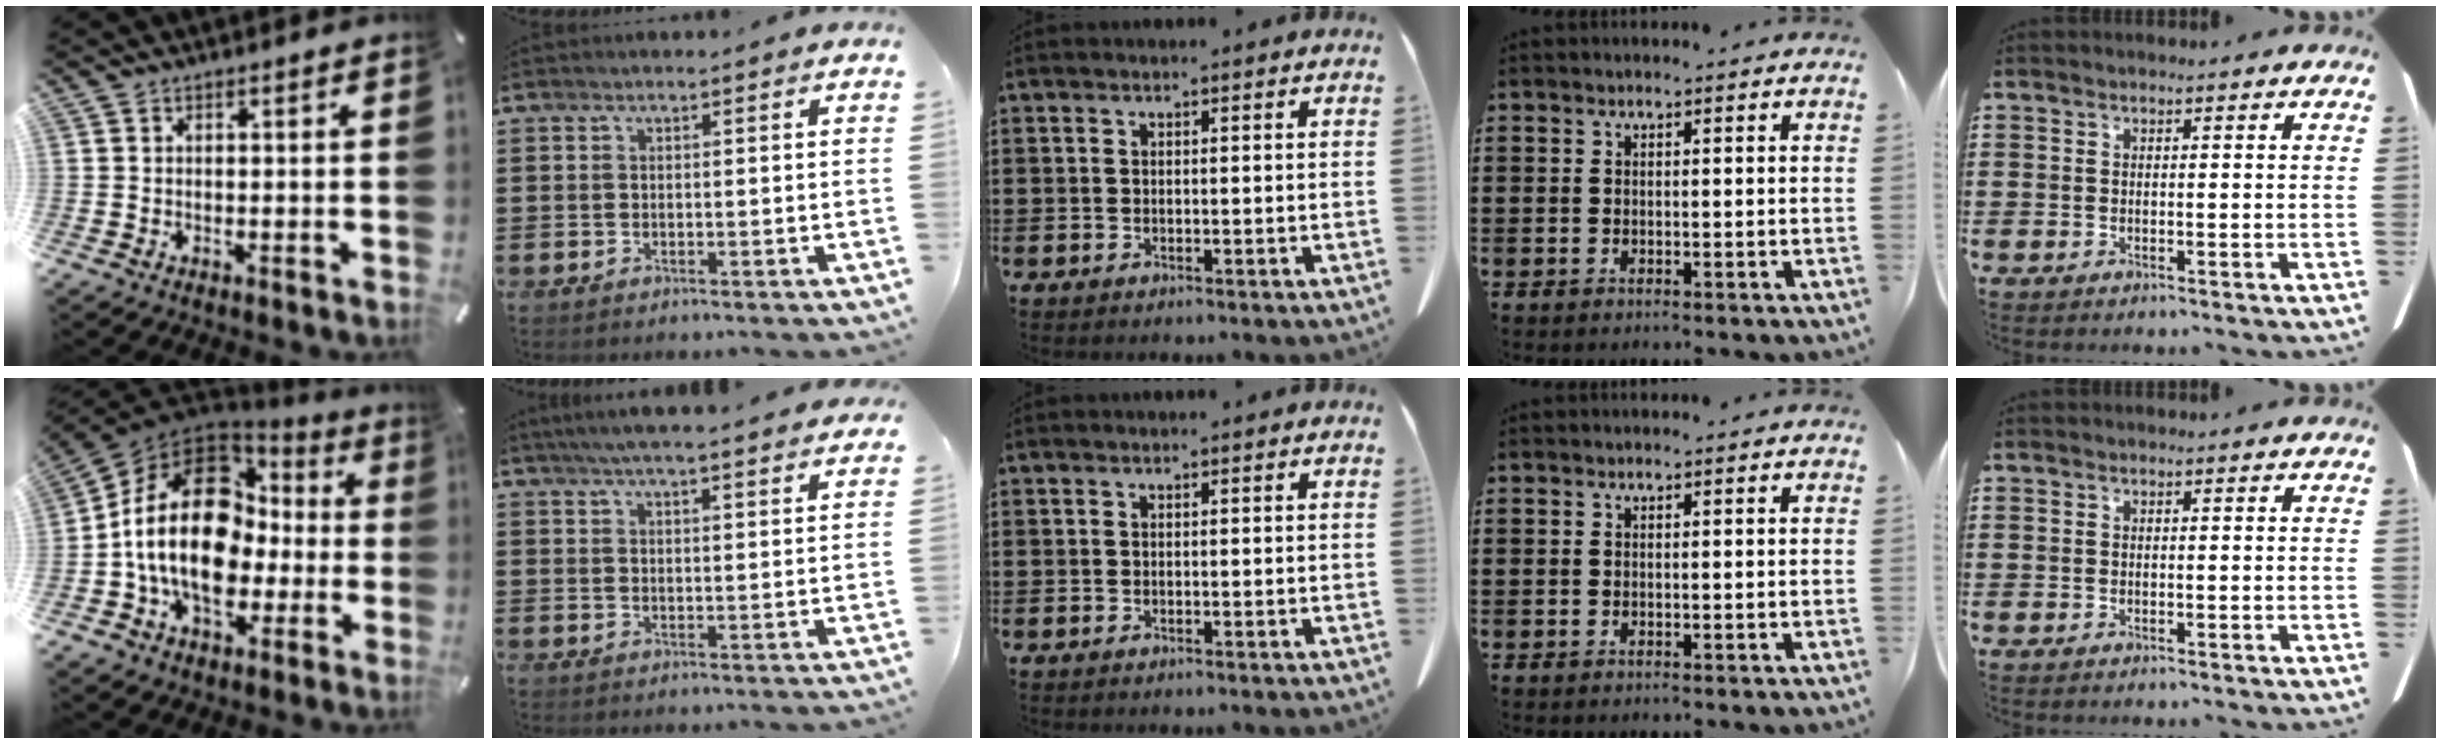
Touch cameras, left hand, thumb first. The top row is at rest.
{"thumb": {"total": 22.1, "force": [-0.6, 16.0, 15.2], "torque": [-0.298, 0.008, -0.009]}, "index": {"total": 4.9, "force": [4.5, -0.2, 1.9], "torque": [-0.049, -0.014, 0.080]}}